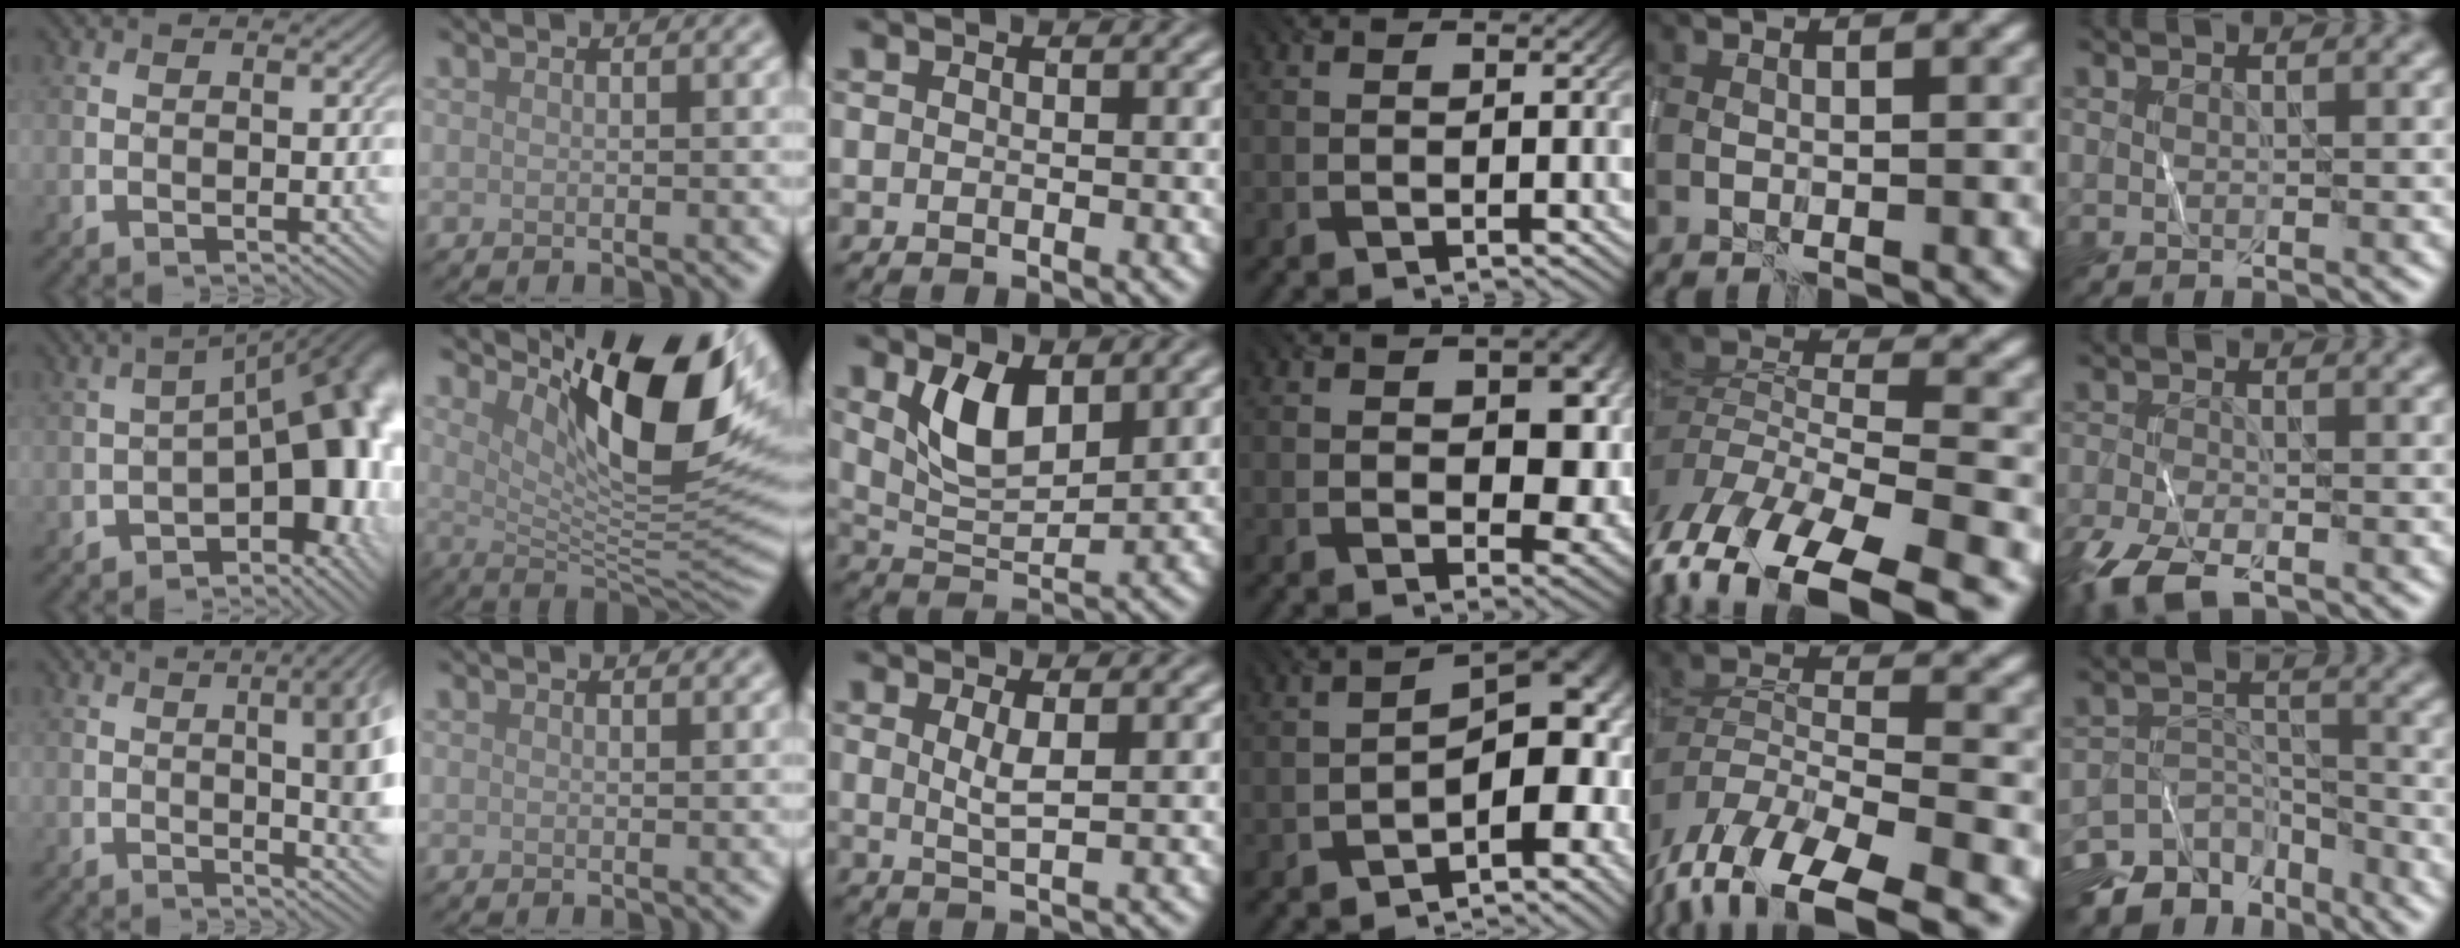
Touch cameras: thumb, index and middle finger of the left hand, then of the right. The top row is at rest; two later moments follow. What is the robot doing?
{"motion": "wrap", "object": "ribbon"}